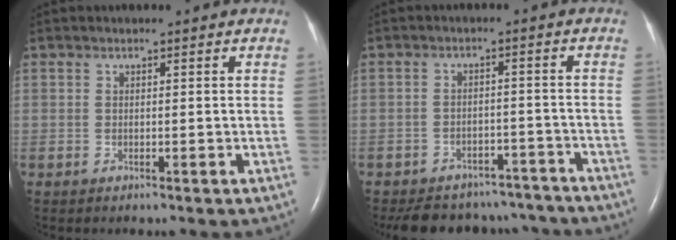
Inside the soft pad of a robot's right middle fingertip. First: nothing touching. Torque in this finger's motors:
{"motor_torque": [1.07, -1.07, 0.12, 0.02]}